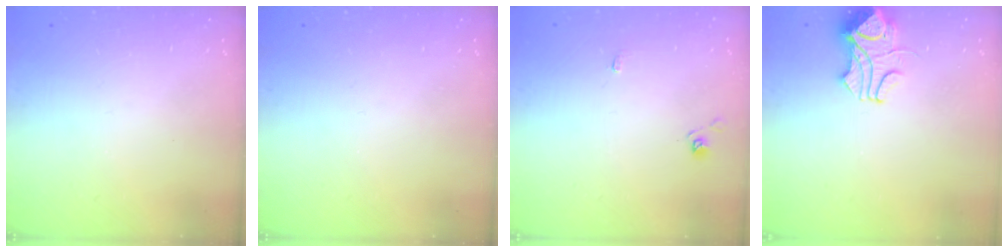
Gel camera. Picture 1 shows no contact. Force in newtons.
{"total": 0.0}
{"total": 1.7, "press": 1.7, "slide": 0.3}
{"total": 4.1, "press": 4.0, "slide": 0.7}